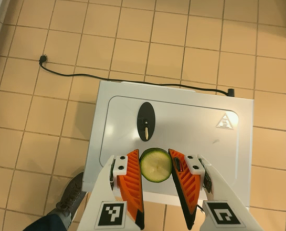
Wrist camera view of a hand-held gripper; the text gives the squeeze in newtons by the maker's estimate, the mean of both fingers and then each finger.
{"total": 7.0, "left": 6.4, "right": 7.6}